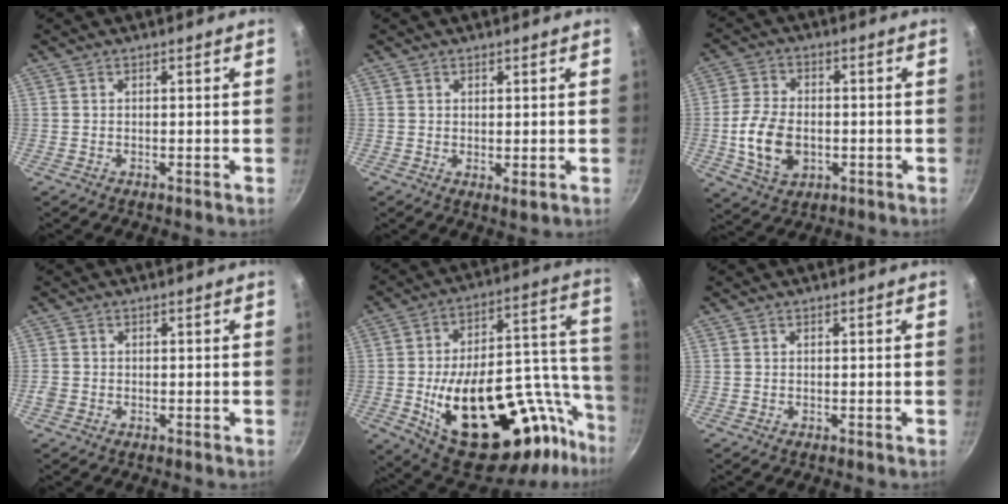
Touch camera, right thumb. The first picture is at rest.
{"total": 1.8, "force": [0.7, 0.8, 1.5], "torque": [-0.023, -0.011, 0.010]}
{"total": 10.9, "force": [-1.8, 7.3, 7.8], "torque": [-0.142, 0.010, -0.029]}
{"total": 1.7, "force": [-0.6, 1.4, 0.7], "torque": [-0.014, 0.001, -0.012]}
{"total": 34.4, "force": [-13.2, 16.9, 27.0], "torque": [-0.324, 0.066, -0.178]}
{"total": 0.0}